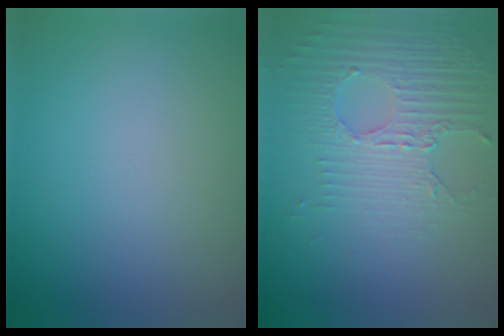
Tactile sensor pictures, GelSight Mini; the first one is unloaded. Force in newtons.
{"total": 5.2, "press": 3.3, "slide": 4.1}